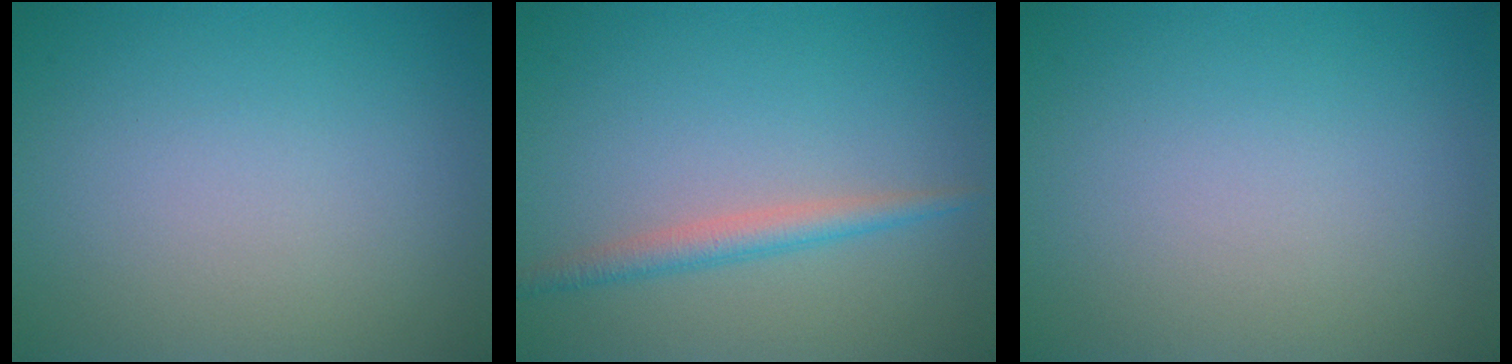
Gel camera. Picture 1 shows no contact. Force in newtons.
{"total": 2.1, "press": 2.1, "slide": 0.0}
{"total": 0.0}